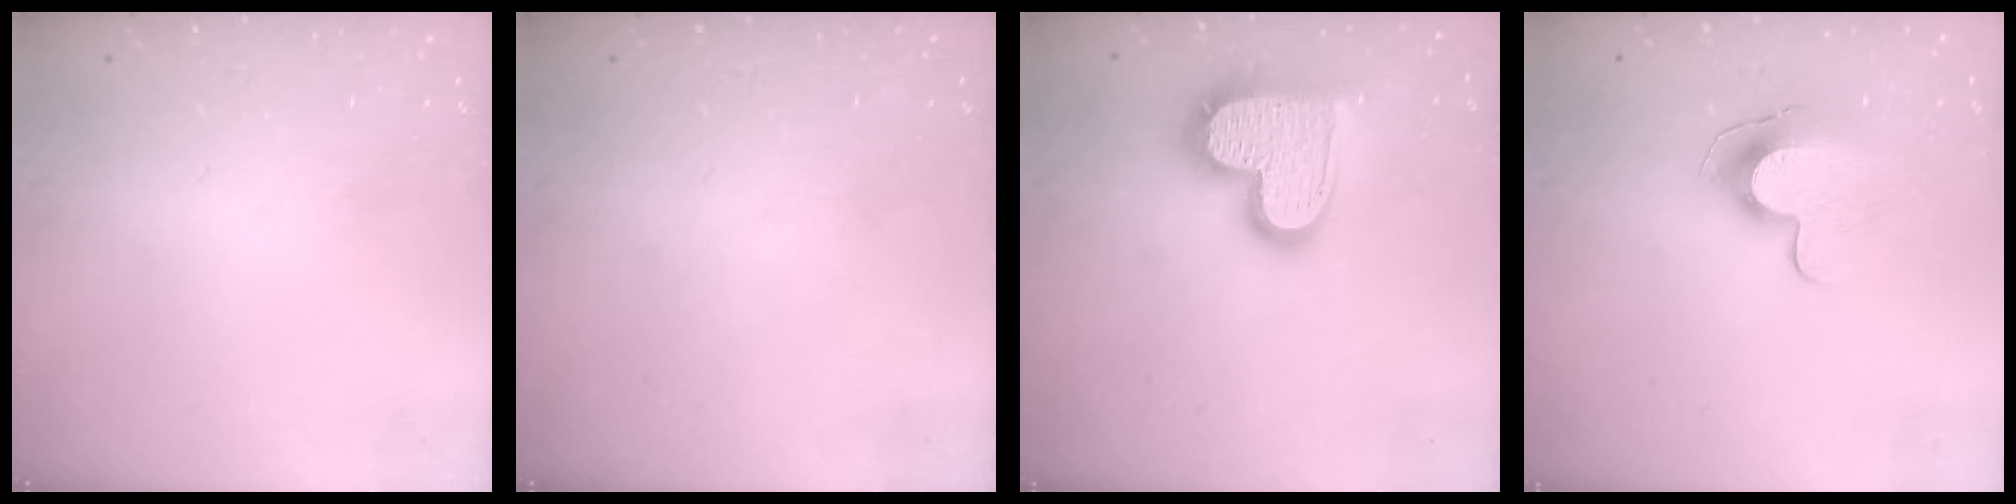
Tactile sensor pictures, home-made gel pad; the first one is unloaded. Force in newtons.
{"total": 0.0}
{"total": 19.5, "press": 19.5, "slide": 1.5}
{"total": 9.6, "press": 9.6, "slide": 0.1}